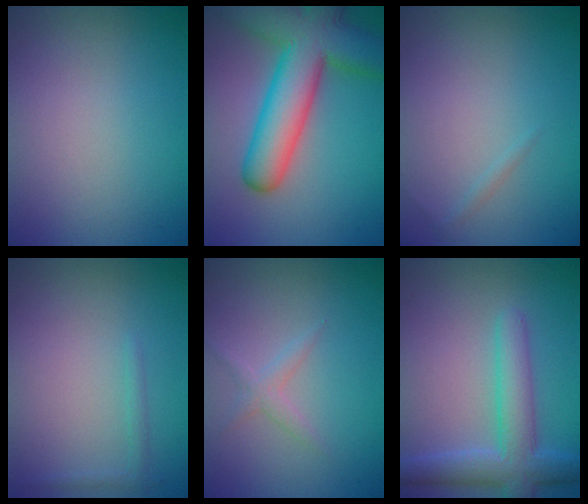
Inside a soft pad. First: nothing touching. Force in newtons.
{"total": 10.8, "press": 10.8, "slide": 0.6}
{"total": 0.5, "press": 0.5, "slide": 0.0}
{"total": 0.8, "press": 0.8, "slide": 0.1}
{"total": 1.3, "press": 1.3, "slide": 0.1}
{"total": 5.1, "press": 5.1, "slide": 0.1}